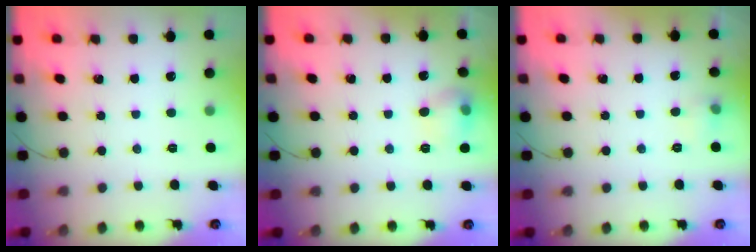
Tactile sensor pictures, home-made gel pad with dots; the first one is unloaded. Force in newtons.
{"total": 8.3, "press": 8.3, "slide": 0.8}
{"total": 4.9, "press": 4.7, "slide": 1.4}